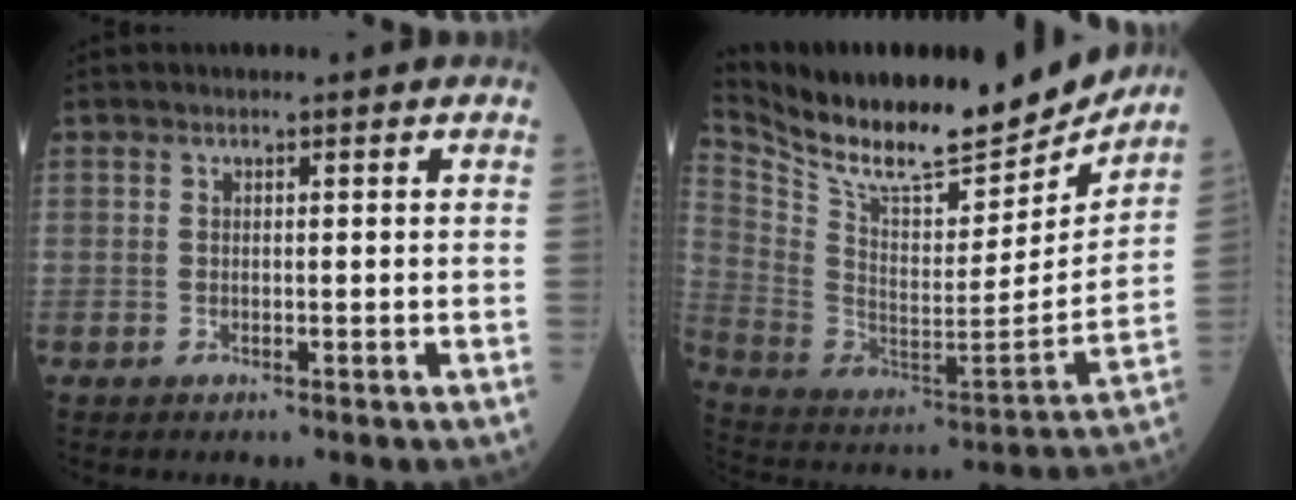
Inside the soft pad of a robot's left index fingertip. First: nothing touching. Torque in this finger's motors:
{"motor_torque": [0.97, -1.17, 0.14, 0.07]}